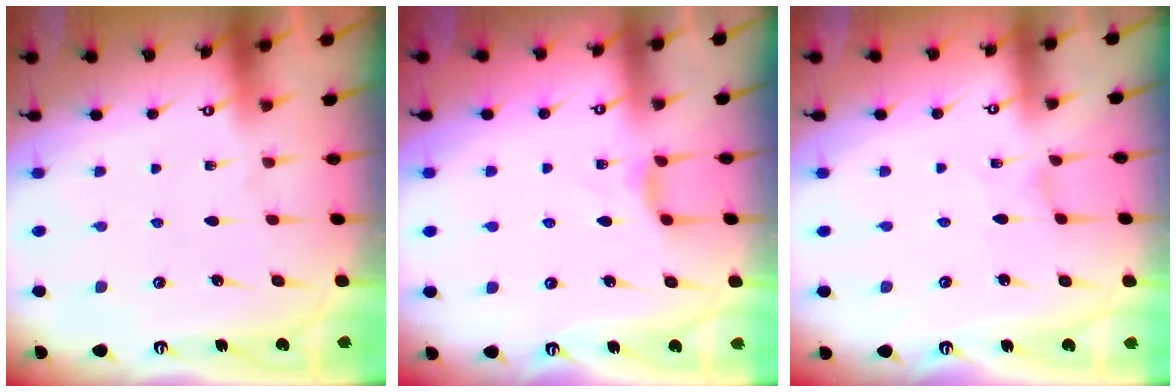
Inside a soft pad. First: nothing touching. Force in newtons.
{"total": 4.6, "press": 4.5, "slide": 0.7}
{"total": 0.0}